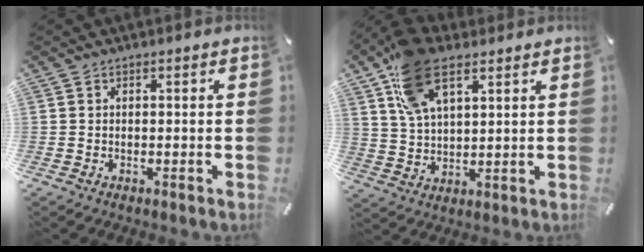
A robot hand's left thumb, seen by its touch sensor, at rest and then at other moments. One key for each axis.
{"total": 13.5, "fx": 7.4, "fy": 7.1, "fz": 8.8, "tx": -0.183, "ty": -0.009, "tz": 0.140}